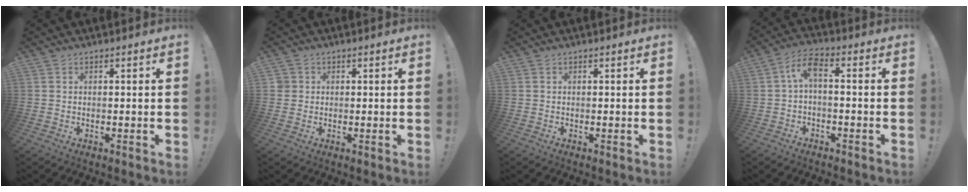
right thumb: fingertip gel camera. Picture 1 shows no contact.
{"total": 2.1, "force": [0.5, 2.0, 0.5], "torque": [-0.008, 0.003, 0.011]}
{"total": 0.0}
{"total": 6.1, "force": [-0.2, 2.2, 5.6], "torque": [-0.120, 0.005, -0.005]}